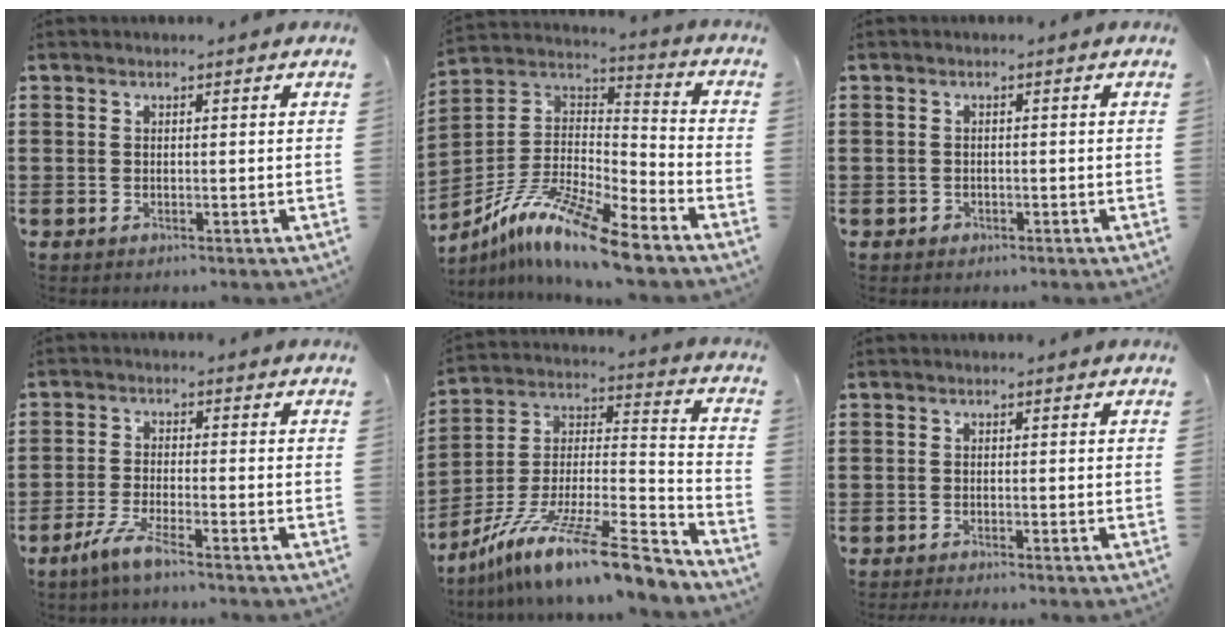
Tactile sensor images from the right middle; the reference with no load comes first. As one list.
[{"total": 11.6, "force": [-9.4, 0.6, 6.8], "torque": [-0.145, 0.004, -0.194]}, {"total": 0.7, "force": [-0.4, 0.5, 0.1], "torque": [-0.004, 0.003, -0.010]}, {"total": 4.3, "force": [-3.1, 0.0, 2.9], "torque": [-0.077, -0.014, -0.062]}, {"total": 14.9, "force": [-11.5, 1.0, 9.4], "torque": [-0.173, 0.015, -0.212]}, {"total": 0.7, "force": [-0.6, -0.2, 0.2], "torque": [-0.005, -0.005, -0.010]}]